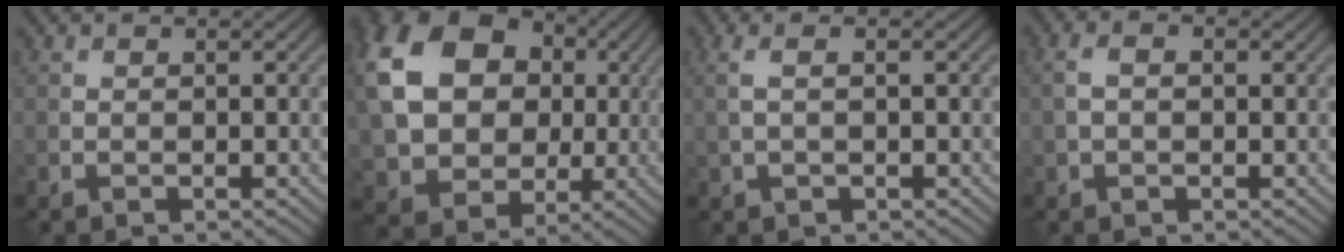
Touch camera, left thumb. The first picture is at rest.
{"total": 16.6, "force": [2.9, 13.1, 9.8], "torque": [-0.232, 0.013, 0.053]}
{"total": 2.4, "force": [0.3, 0.6, 2.3], "torque": [-0.053, 0.007, 0.004]}
{"total": 2.5, "force": [0.3, 1.5, 2.0], "torque": [-0.043, 0.004, 0.004]}